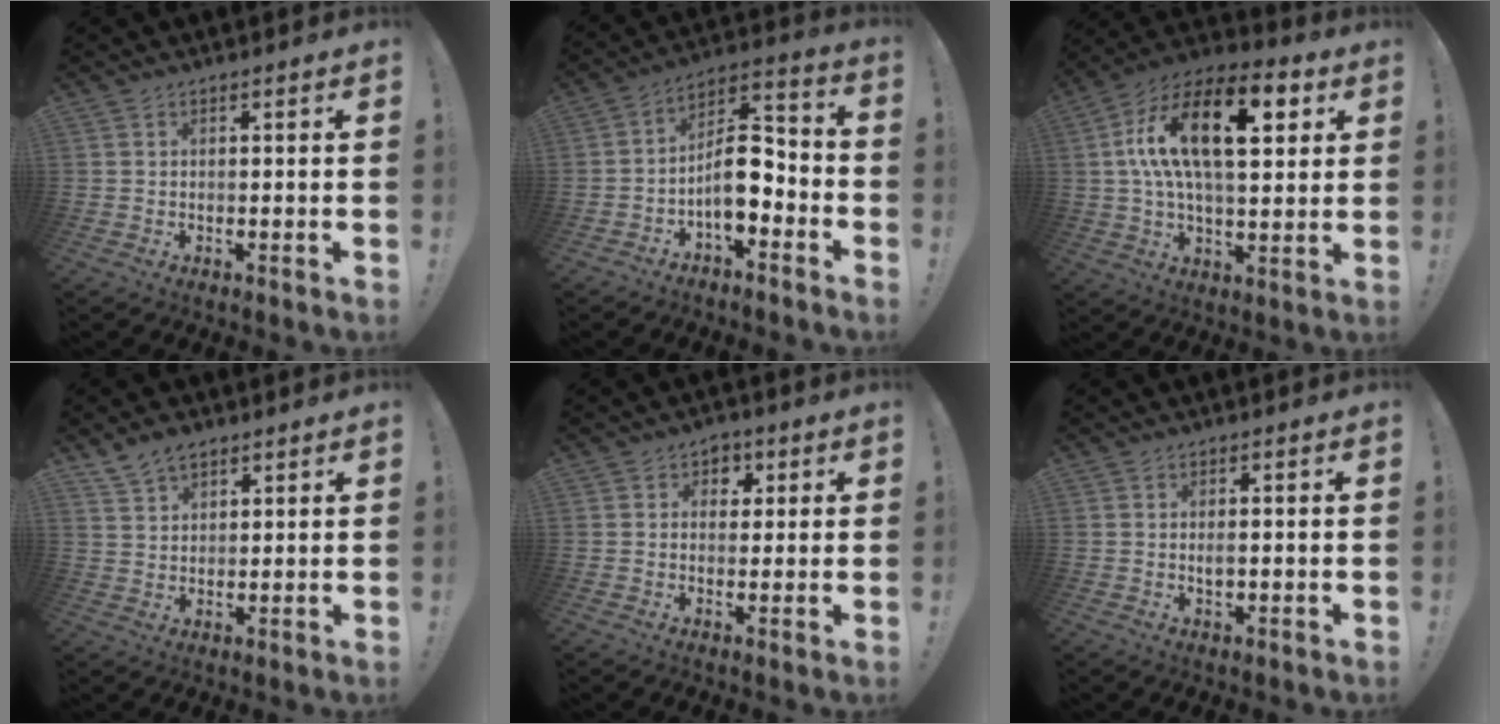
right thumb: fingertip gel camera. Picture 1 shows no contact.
{"total": 11.1, "force": [-3.9, 5.9, 8.5], "torque": [-0.138, 0.017, -0.067]}
{"total": 21.4, "force": [6.0, 9.8, 18.0], "torque": [-0.322, -0.009, 0.089]}
{"total": 6.0, "force": [4.6, 3.3, 2.1], "torque": [-0.040, -0.018, 0.087]}
{"total": 4.3, "force": [1.2, 4.0, 1.0], "torque": [0.006, -0.012, 0.018]}
{"total": 1.6, "force": [0.0, 1.0, 1.2], "torque": [-0.007, -0.003, -0.003]}